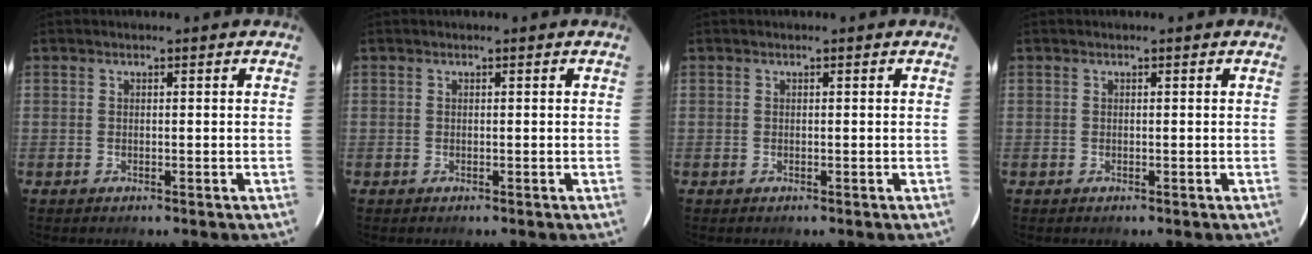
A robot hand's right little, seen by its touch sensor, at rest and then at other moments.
{"total": 0.0}
{"total": 0.0}
{"total": 0.0}